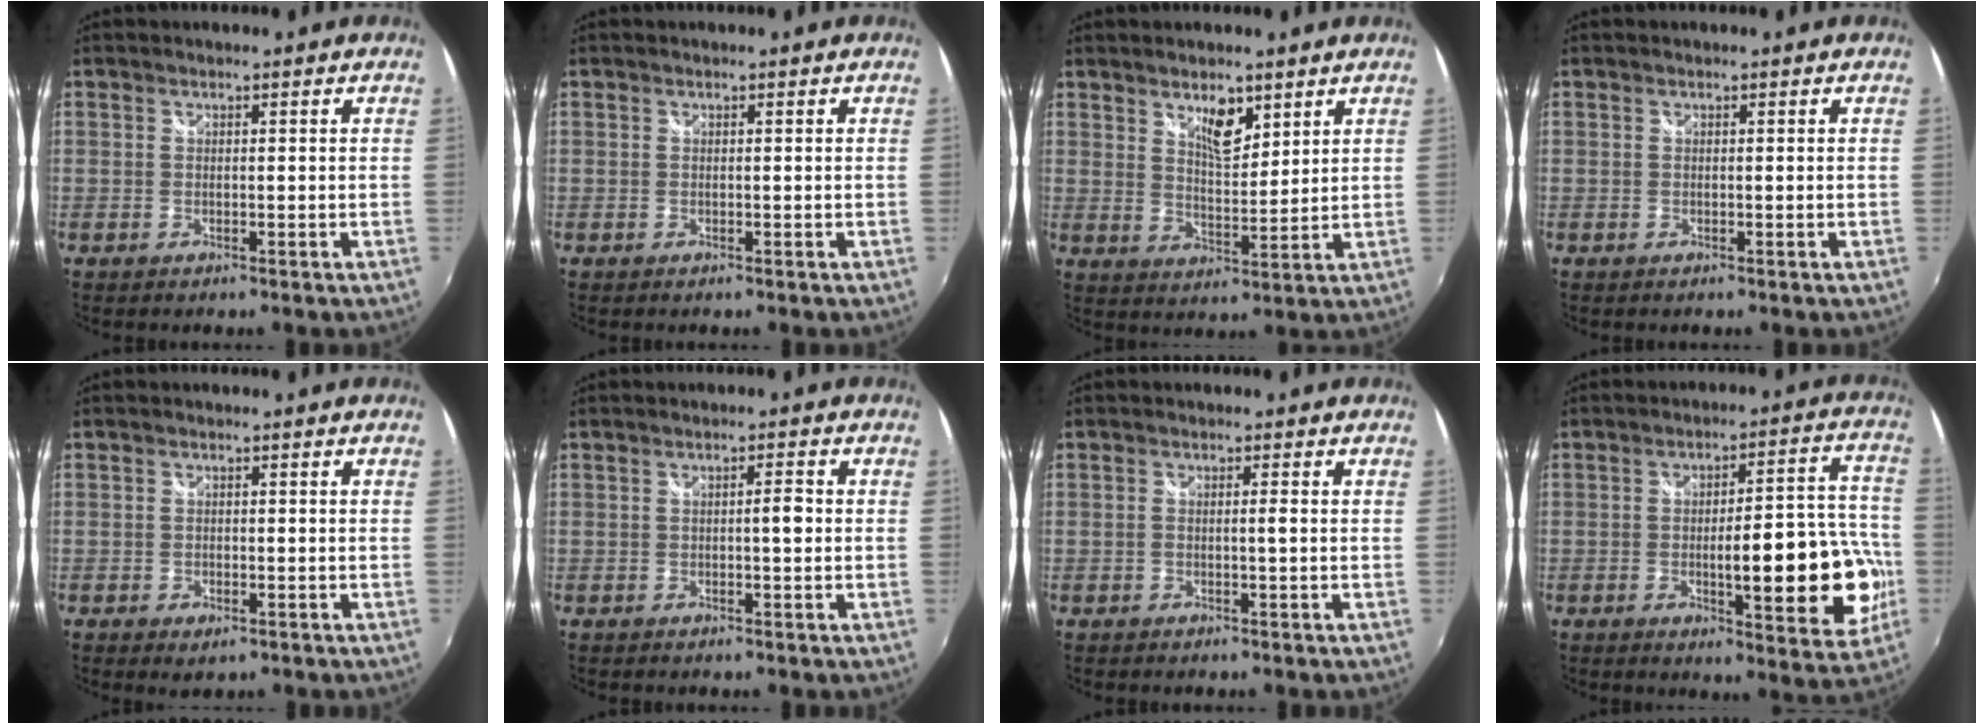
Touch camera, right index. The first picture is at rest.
{"total": 0.0}
{"total": 6.1, "force": [4.0, 2.3, 4.0], "torque": [-0.061, -0.001, 0.069]}
{"total": 0.0}
{"total": 2.4, "force": [-1.4, 1.4, 1.4], "torque": [-0.031, -0.008, -0.022]}
{"total": 1.7, "force": [-0.1, 0.4, 1.7], "torque": [-0.023, 0.009, 0.001]}
{"total": 0.9, "force": [-0.2, -0.3, 0.8], "torque": [-0.012, 0.005, -0.002]}
{"total": 16.3, "force": [-4.1, 3.8, 15.4], "torque": [-0.212, 0.001, -0.048]}